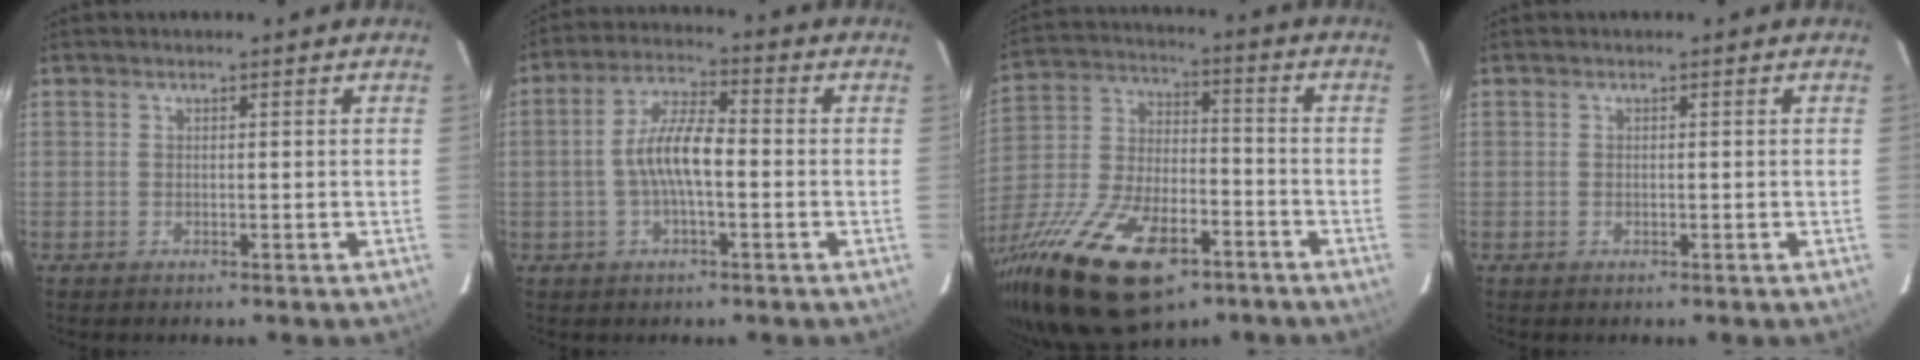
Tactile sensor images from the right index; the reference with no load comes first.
{"total": 8.0, "force": [-1.4, 2.2, 7.5], "torque": [-0.151, 0.013, -0.026]}
{"total": 27.8, "force": [-15.7, 12.9, 19.0], "torque": [-0.391, -0.040, -0.258]}
{"total": 0.0}